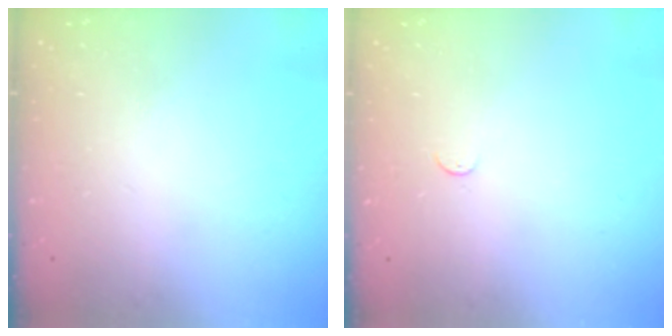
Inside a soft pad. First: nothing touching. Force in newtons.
{"total": 2.7, "press": 2.7, "slide": 0.4}